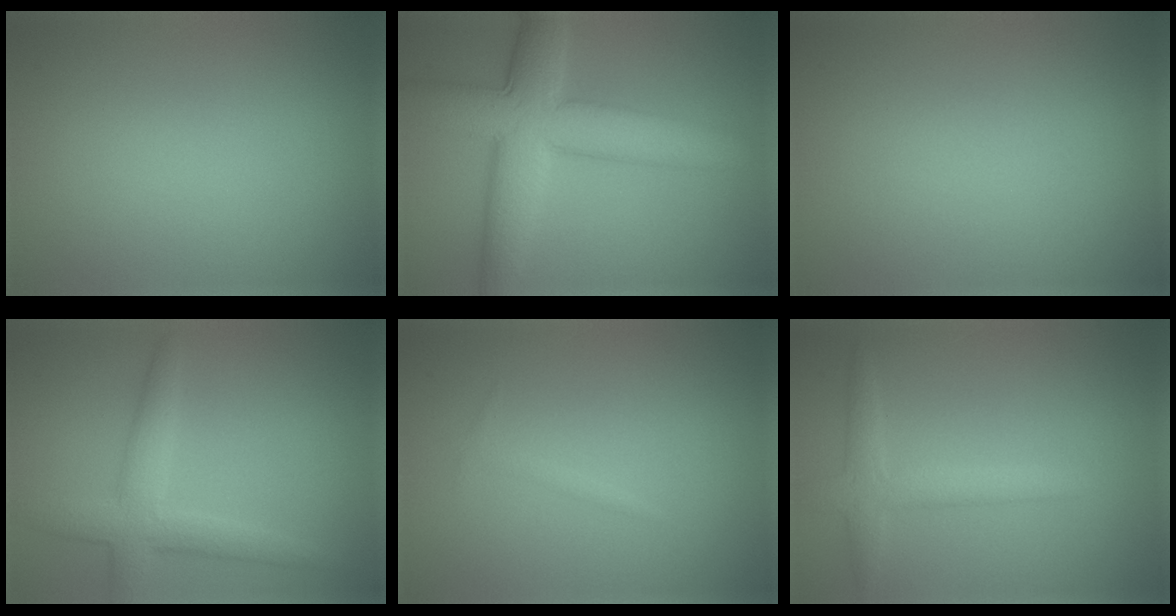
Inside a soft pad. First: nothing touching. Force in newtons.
{"total": 8.6, "press": 8.6, "slide": 0.1}
{"total": 0.0}
{"total": 3.8, "press": 3.8, "slide": 0.2}
{"total": 0.6, "press": 0.6, "slide": 0.1}
{"total": 2.8, "press": 2.8, "slide": 0.1}